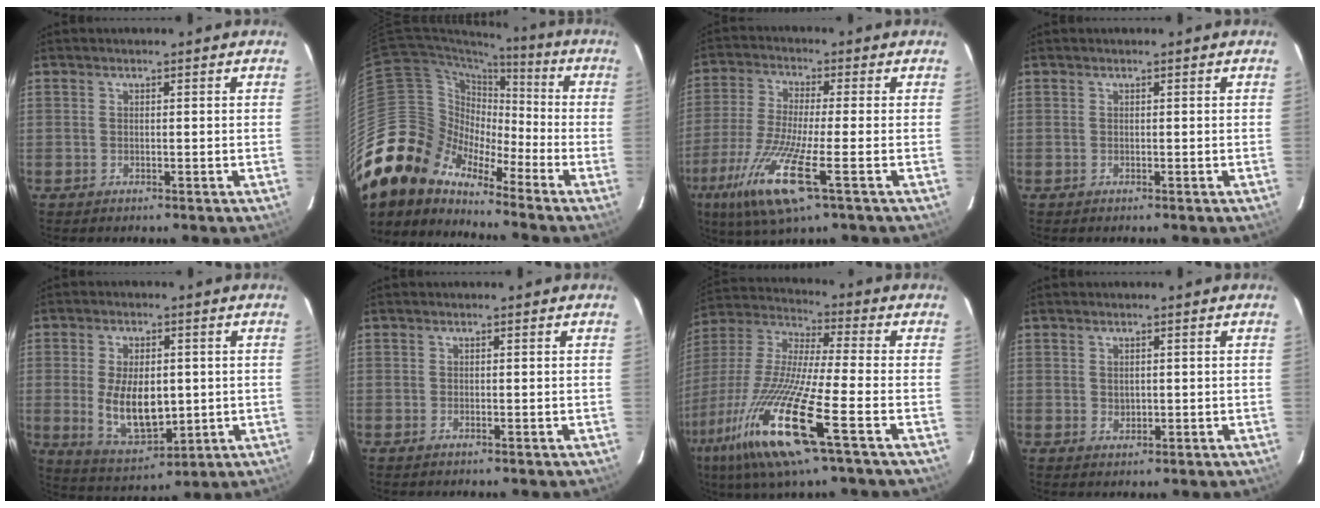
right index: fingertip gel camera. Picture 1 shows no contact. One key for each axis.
{"total": 13.2, "fx": -10.3, "fy": 7.7, "fz": 3.1, "tx": -0.065, "ty": 0.023, "tz": -0.211}
{"total": 14.1, "fx": -6.8, "fy": 1.3, "fz": 12.2, "tx": -0.266, "ty": -0.035, "tz": -0.134}
{"total": 0.0}
{"total": 11.6, "fx": -0.6, "fy": 6.2, "fz": 9.8, "tx": -0.194, "ty": -0.014, "tz": 0.009}
{"total": 0.6, "fx": -0.3, "fy": -0.4, "fz": -0.3, "tx": 0.005, "ty": 0.000, "tz": -0.008}
{"total": 21.1, "fx": -10.4, "fy": 1.4, "fz": 18.4, "tx": -0.373, "ty": -0.051, "tz": -0.204}
{"total": 1.4, "fx": 0.3, "fy": 1.2, "fz": 0.6, "tx": -0.007, "ty": 0.000, "tz": 0.010}